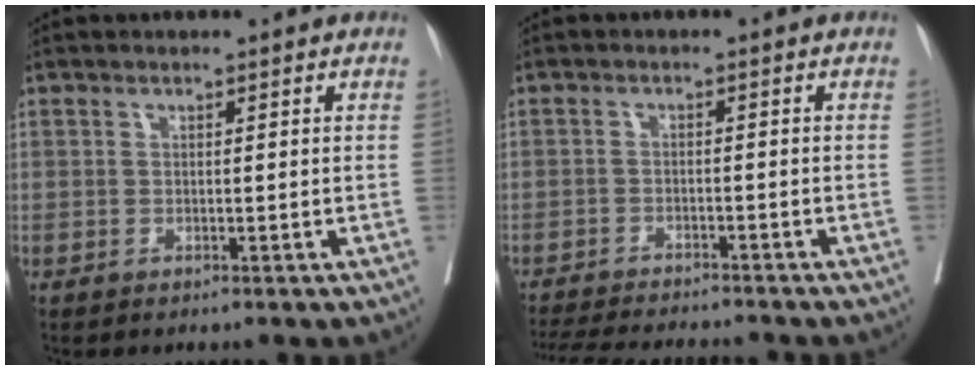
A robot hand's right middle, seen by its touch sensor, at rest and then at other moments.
{"total": 14.1, "force": [-12.9, 1.2, 5.4], "torque": [-0.105, -0.028, -0.184]}